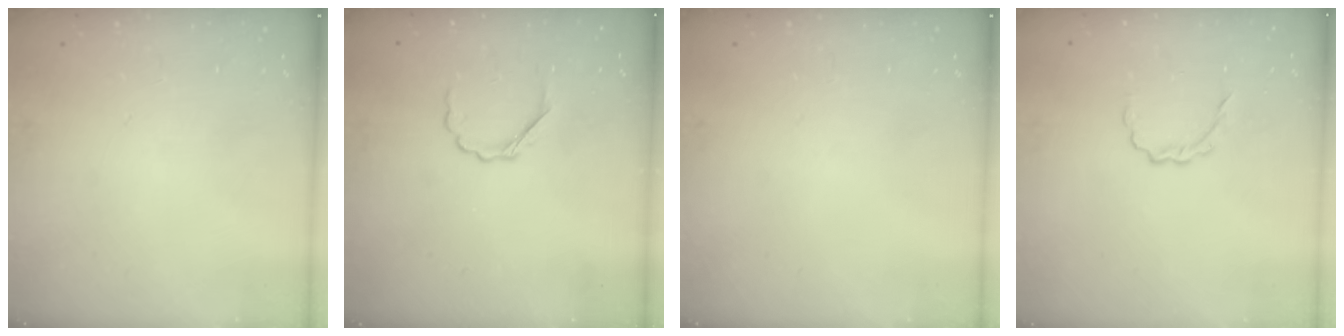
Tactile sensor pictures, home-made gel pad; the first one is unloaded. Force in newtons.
{"total": 3.7, "press": 3.5, "slide": 1.1}
{"total": 0.0}
{"total": 3.0, "press": 2.8, "slide": 0.9}